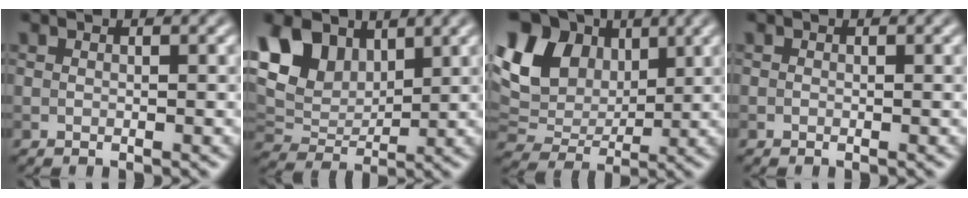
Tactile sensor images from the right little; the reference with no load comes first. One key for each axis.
{"total": 7.0, "fx": 3.4, "fy": 4.6, "fz": 4.0, "tx": -0.094, "ty": 0.002, "tz": 0.060}
{"total": 11.9, "fx": 4.1, "fy": 8.3, "fz": 7.4, "tx": -0.161, "ty": 0.028, "tz": 0.066}
{"total": 0.0}